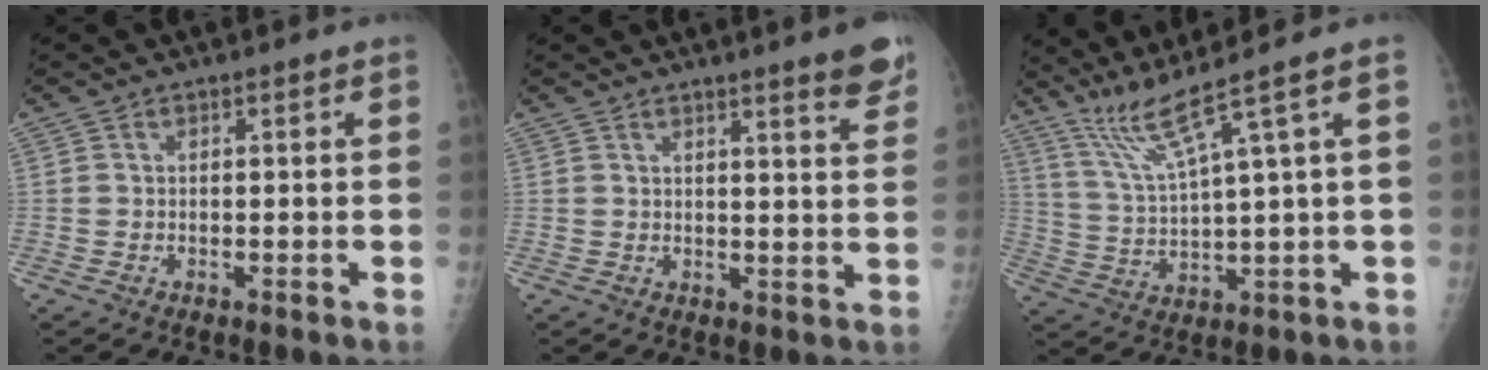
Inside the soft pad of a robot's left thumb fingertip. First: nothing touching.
{"total": 5.8, "force": [4.2, 0.4, 4.0], "torque": [-0.041, -0.025, 0.049]}
{"total": 8.7, "force": [6.0, -2.6, 5.8], "torque": [-0.118, -0.040, 0.128]}